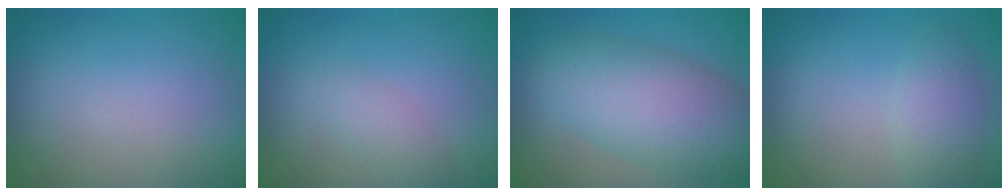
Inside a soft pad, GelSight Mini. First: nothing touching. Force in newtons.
{"total": 1.8, "press": 1.8, "slide": 0.1}
{"total": 7.9, "press": 7.9, "slide": 0.4}
{"total": 2.5, "press": 2.5, "slide": 0.1}